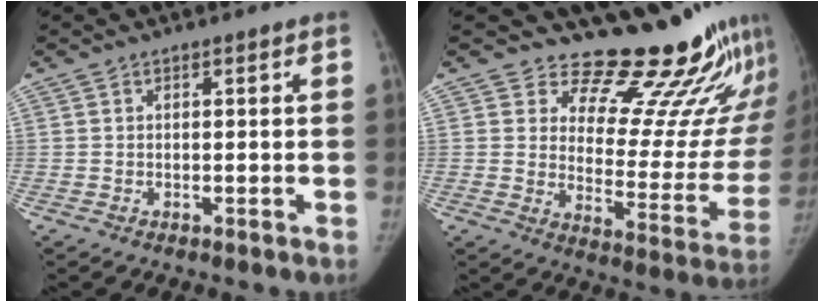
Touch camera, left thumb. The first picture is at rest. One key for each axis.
{"total": 19.4, "fx": 17.7, "fy": 5.8, "fz": 5.5, "tx": -0.010, "ty": -0.169, "tz": 0.222}